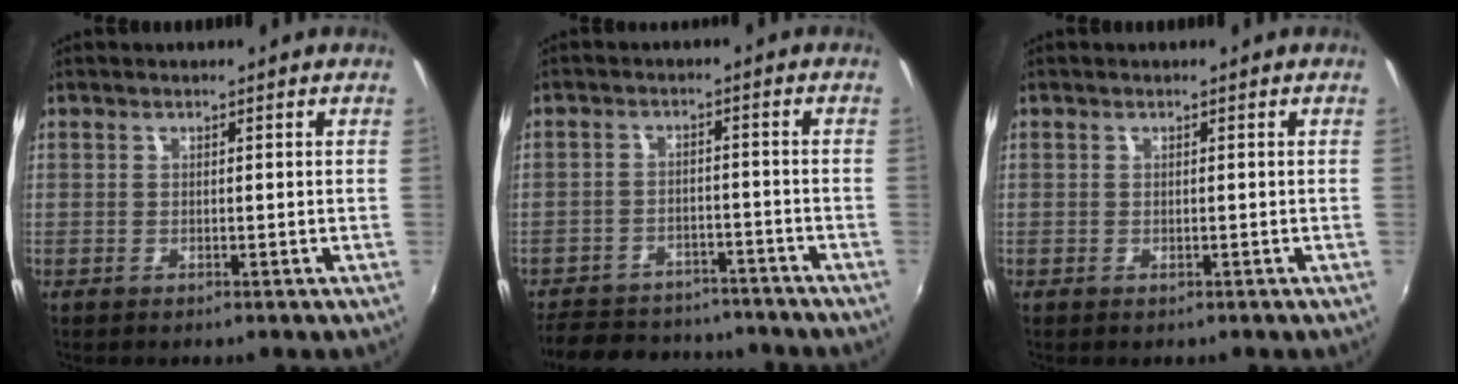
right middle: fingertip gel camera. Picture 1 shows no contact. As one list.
[{"total": 17.4, "force": [-14.6, 7.3, 6.1], "torque": [-0.148, 0.016, -0.199]}, {"total": 0.0}]